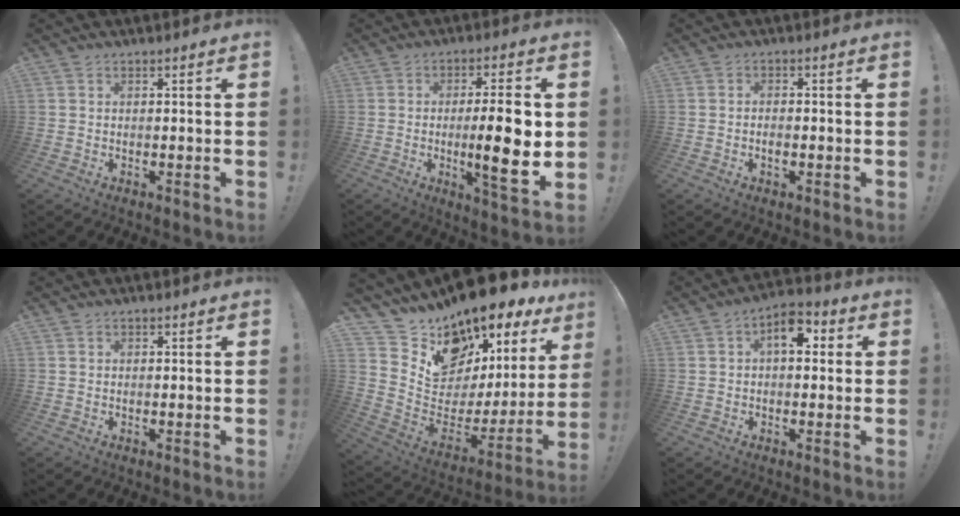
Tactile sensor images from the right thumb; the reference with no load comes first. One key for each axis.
{"total": 14.5, "fx": -0.7, "fy": 2.5, "fz": 14.3, "tx": -0.222, "ty": -0.010, "tz": -0.015}
{"total": 1.6, "fx": -0.7, "fy": 0.9, "fz": 1.1, "tx": -0.021, "ty": 0.004, "tz": -0.011}
{"total": 0.0}
{"total": 13.6, "fx": 12.8, "fy": 3.9, "fz": 2.4, "tx": -0.046, "ty": -0.130, "tz": 0.230}
{"total": 5.2, "fx": 1.2, "fy": 3.1, "fz": 3.9, "tx": -0.047, "ty": 0.004, "tz": 0.016}